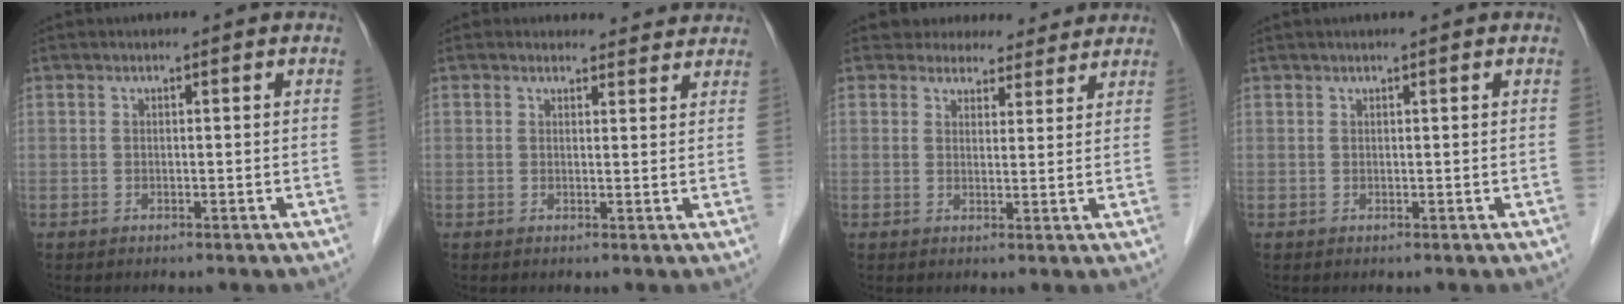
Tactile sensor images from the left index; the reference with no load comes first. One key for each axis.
{"total": 3.6, "fx": 3.3, "fy": 1.4, "fz": -0.2, "tx": 0.008, "ty": 0.001, "tz": 0.028}
{"total": 6.6, "fx": 6.0, "fy": 2.5, "fz": 0.4, "tx": 0.009, "ty": 0.003, "tz": 0.063}
{"total": 0.9, "fx": 0.7, "fy": -0.1, "fz": 0.5, "tx": -0.007, "ty": 0.011, "tz": 0.015}